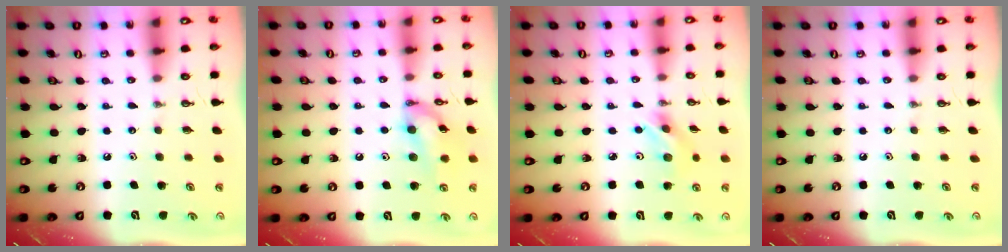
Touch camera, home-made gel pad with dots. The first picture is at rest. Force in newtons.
{"total": 12.7, "press": 12.7, "slide": 1.0}
{"total": 5.2, "press": 5.2, "slide": 0.2}
{"total": 0.0}